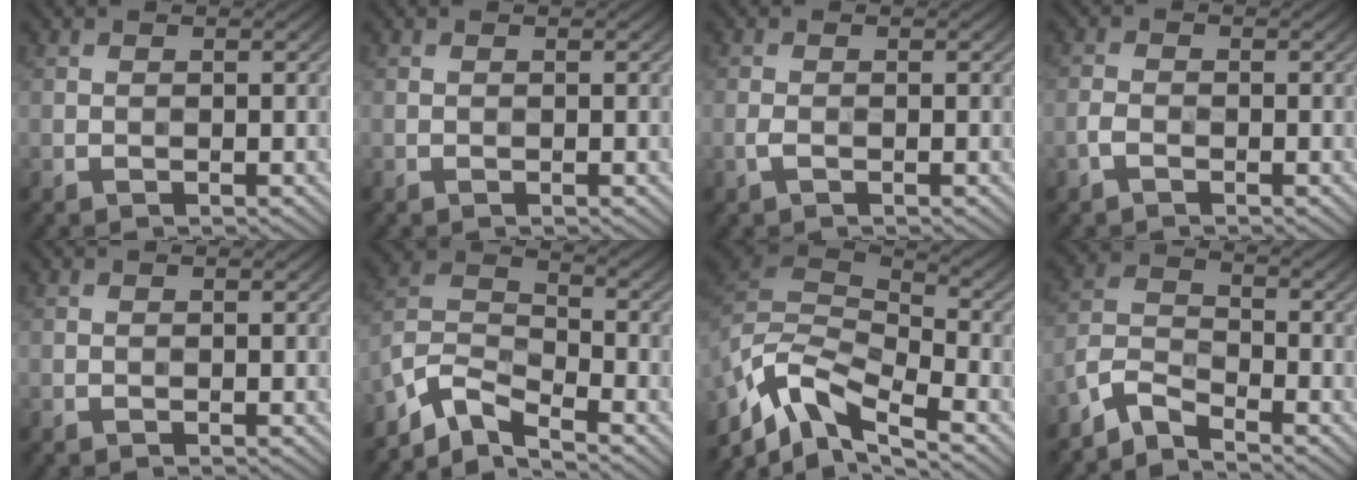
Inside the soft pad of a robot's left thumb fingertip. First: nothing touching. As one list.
[{"total": 0.0}, {"total": 1.1, "force": [-0.5, 0.5, 0.9], "torque": [-0.026, 0.000, -0.013]}, {"total": 1.6, "force": [-1.0, 0.8, 0.9], "torque": [-0.020, 0.001, -0.024]}, {"total": 0.0}, {"total": 7.2, "force": [-6.0, 2.1, 3.4], "torque": [-0.071, -0.005, -0.139]}, {"total": 10.8, "force": [-6.7, 4.2, 7.4], "torque": [-0.161, -0.006, -0.140]}, {"total": 4.8, "force": [-4.2, 1.2, 2.0], "torque": [-0.049, -0.003, -0.102]}]